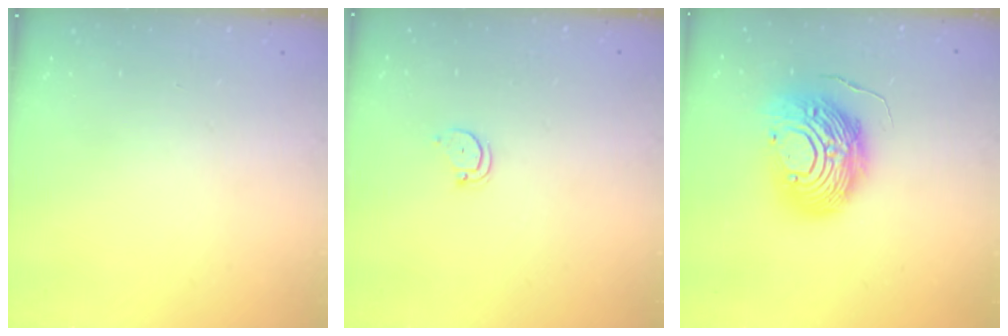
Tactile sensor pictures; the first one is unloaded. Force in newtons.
{"total": 2.3, "press": 2.3, "slide": 0.2}
{"total": 14.5, "press": 14.4, "slide": 1.5}